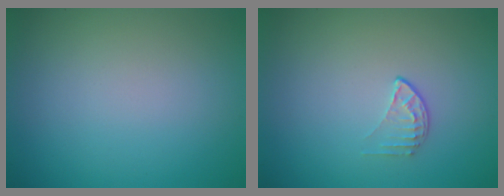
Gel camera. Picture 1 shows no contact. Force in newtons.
{"total": 1.1, "press": 0.7, "slide": 0.9}